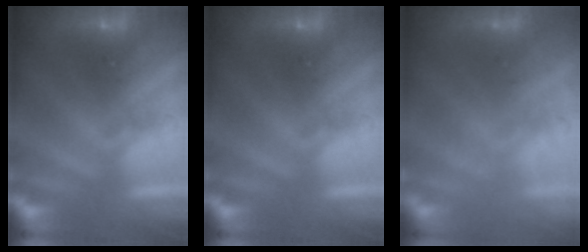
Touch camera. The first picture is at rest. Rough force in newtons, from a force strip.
{"total": 0.0}
{"total": 1.7}